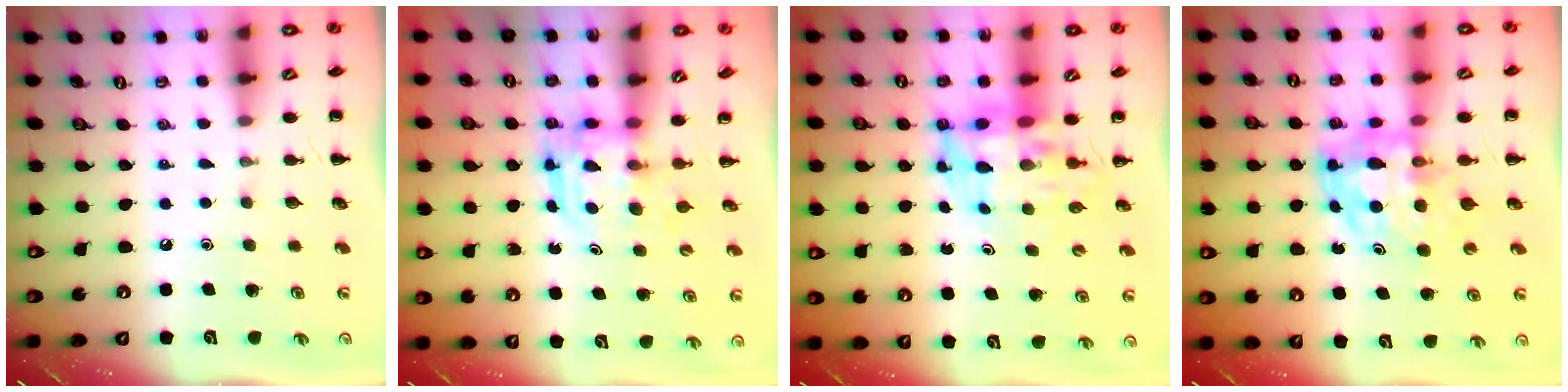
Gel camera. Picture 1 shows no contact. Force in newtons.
{"total": 3.1, "press": 3.1, "slide": 0.2}
{"total": 7.4, "press": 7.0, "slide": 2.4}
{"total": 7.0, "press": 6.7, "slide": 2.0}